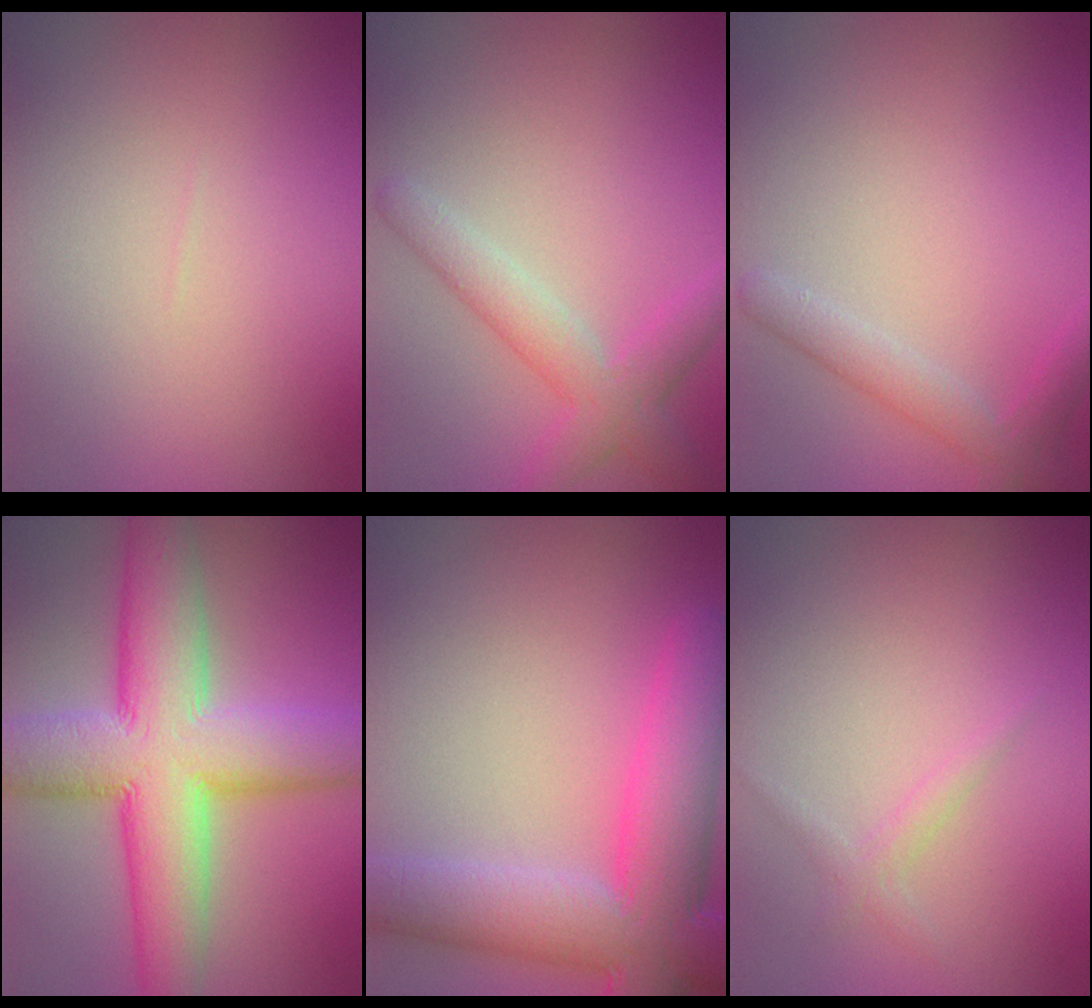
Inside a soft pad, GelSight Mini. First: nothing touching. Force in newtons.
{"total": 3.5, "press": 3.5, "slide": 0.1}
{"total": 2.3, "press": 2.3, "slide": 0.1}
{"total": 12.3, "press": 12.3, "slide": 0.6}
{"total": 9.6, "press": 9.6, "slide": 0.4}
{"total": 1.1, "press": 1.1, "slide": 0.1}